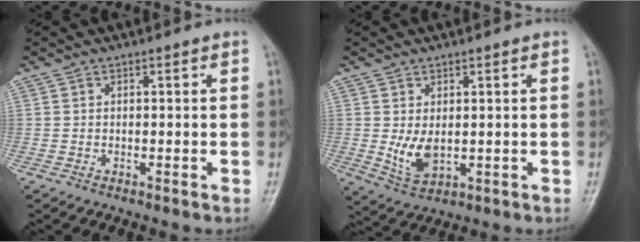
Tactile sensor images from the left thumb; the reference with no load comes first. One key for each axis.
{"total": 5.2, "fx": 0.1, "fy": 3.1, "fz": 4.2, "tx": -0.073, "ty": -0.010, "tz": 0.017}